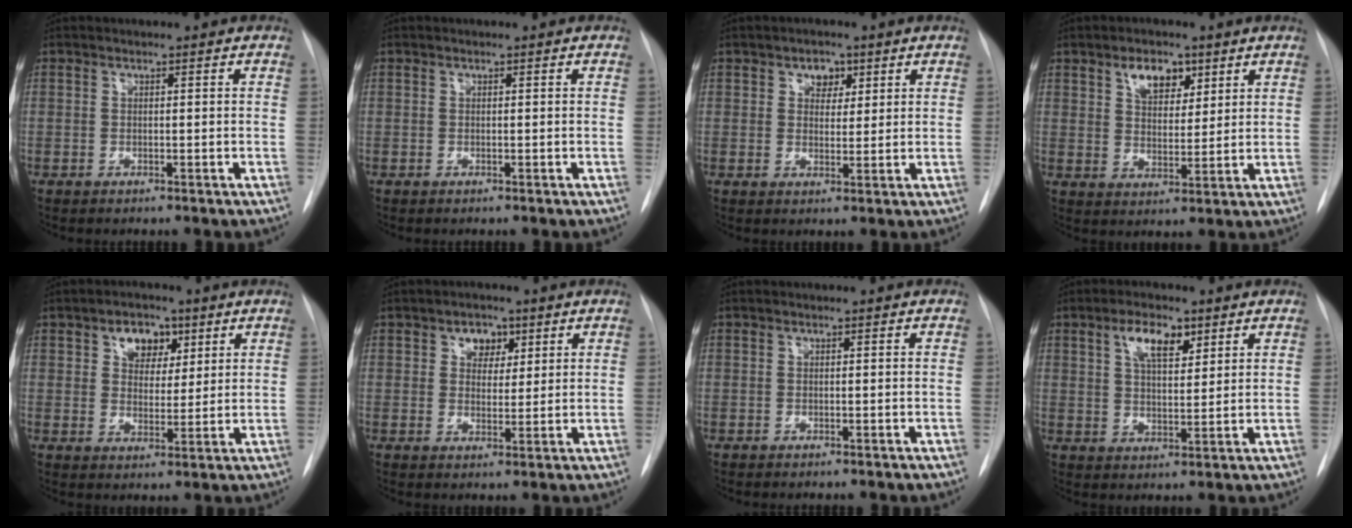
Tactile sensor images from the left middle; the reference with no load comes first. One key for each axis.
{"total": 0.0}
{"total": 3.3, "fx": 1.7, "fy": 2.2, "fz": 1.7, "tx": -0.022, "ty": 0.004, "tz": 0.027}
{"total": 5.9, "fx": 3.4, "fy": 3.3, "fz": 3.6, "tx": -0.061, "ty": 0.005, "tz": 0.061}
{"total": 5.8, "fx": 3.0, "fy": 3.9, "fz": 3.2, "tx": -0.049, "ty": 0.013, "tz": 0.050}
{"total": 4.0, "fx": 2.0, "fy": 2.8, "fz": 2.0, "tx": -0.029, "ty": 0.007, "tz": 0.034}
{"total": 0.0}
{"total": 6.4, "fx": 3.4, "fy": 2.5, "fz": 4.8, "tx": -0.091, "ty": 0.007, "tz": 0.061}